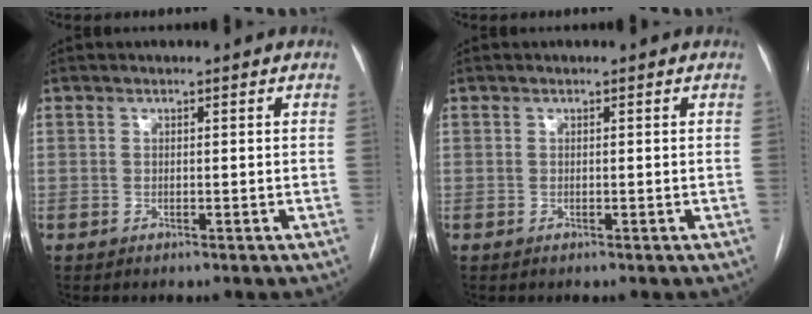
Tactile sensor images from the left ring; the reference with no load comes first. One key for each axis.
{"total": 0.0}